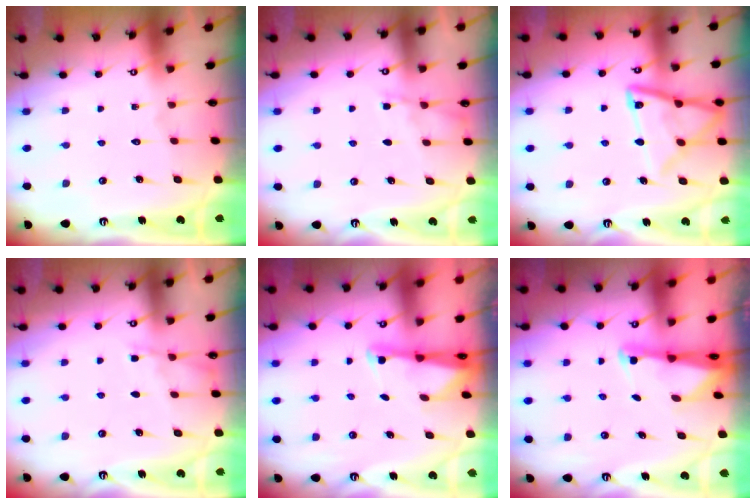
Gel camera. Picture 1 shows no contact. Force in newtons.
{"total": 4.3, "press": 4.2, "slide": 0.8}
{"total": 14.6, "press": 14.5, "slide": 1.2}
{"total": 4.3, "press": 4.2, "slide": 0.8}
{"total": 2.0, "press": 1.9, "slide": 0.4}
{"total": 1.8, "press": 1.8, "slide": 0.3}